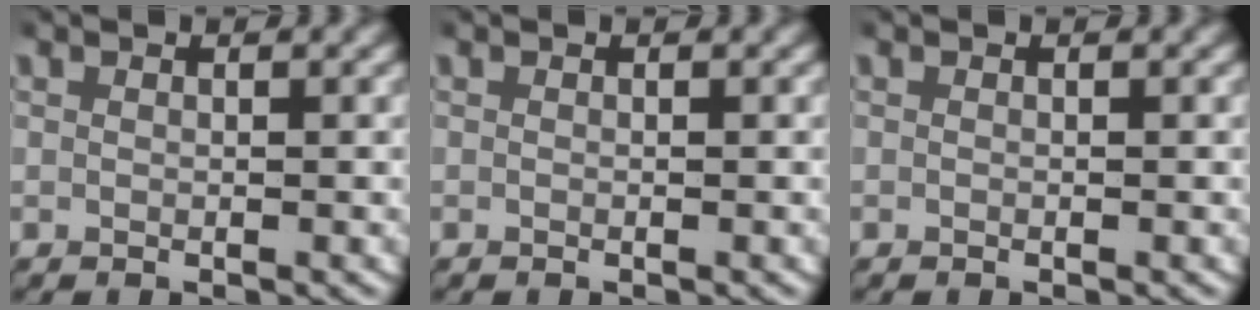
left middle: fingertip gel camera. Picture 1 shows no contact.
{"total": 0.0}
{"total": 0.0}